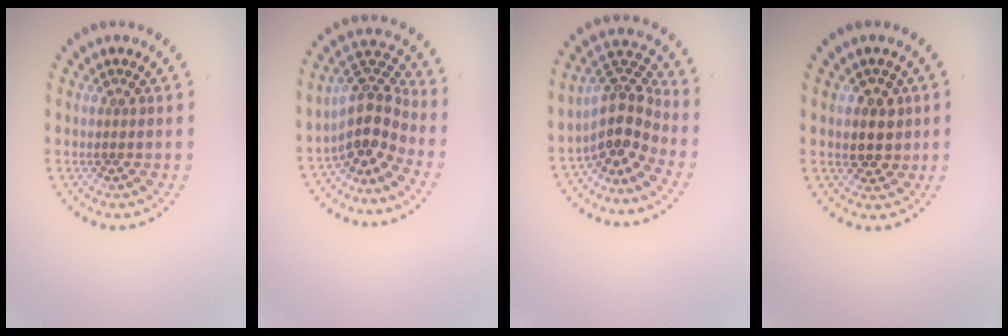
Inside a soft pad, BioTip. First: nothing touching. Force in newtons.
{"total": 4.2, "press": 3.1, "slide": 2.7}
{"total": 4.2, "press": 3.1, "slide": 2.7}
{"total": 2.7, "press": 2.6, "slide": 0.8}